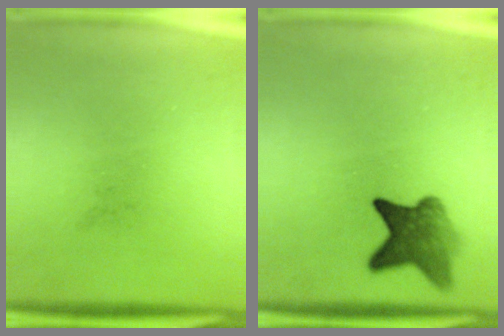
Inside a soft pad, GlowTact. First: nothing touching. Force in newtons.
{"total": 6.5}